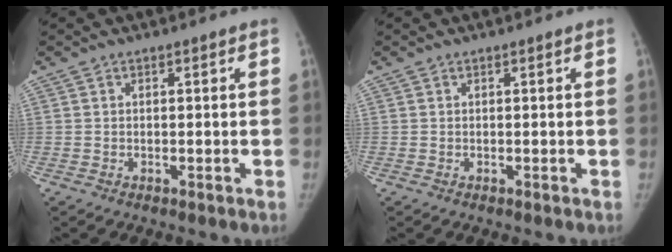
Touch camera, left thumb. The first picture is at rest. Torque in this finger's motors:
{"motor_torque": [0.19, -0.06, 0.28, -0.18, 0.09]}